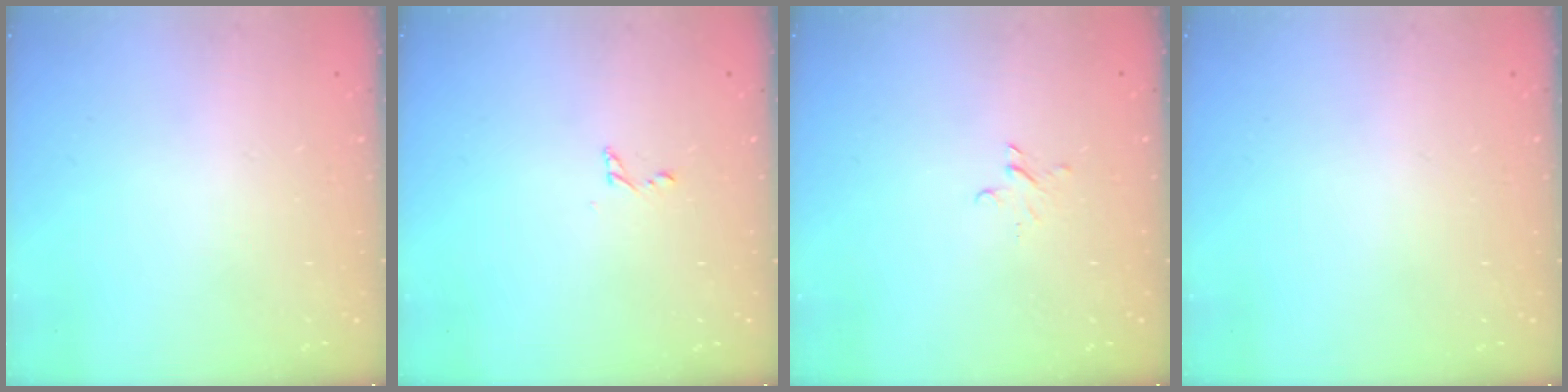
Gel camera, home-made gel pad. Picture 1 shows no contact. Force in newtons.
{"total": 2.5, "press": 2.5, "slide": 0.2}
{"total": 2.2, "press": 2.2, "slide": 0.2}
{"total": 0.0}